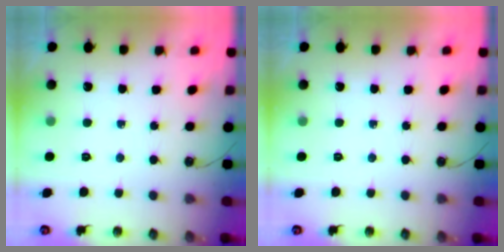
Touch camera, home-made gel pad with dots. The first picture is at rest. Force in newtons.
{"total": 0.0}